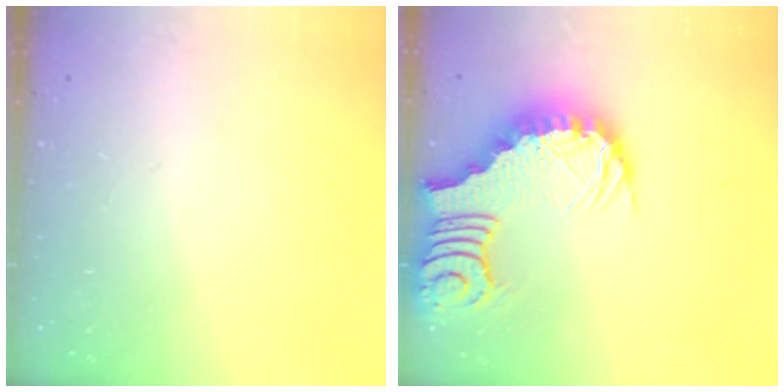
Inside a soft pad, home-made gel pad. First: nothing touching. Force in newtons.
{"total": 3.8, "press": 3.7, "slide": 0.7}